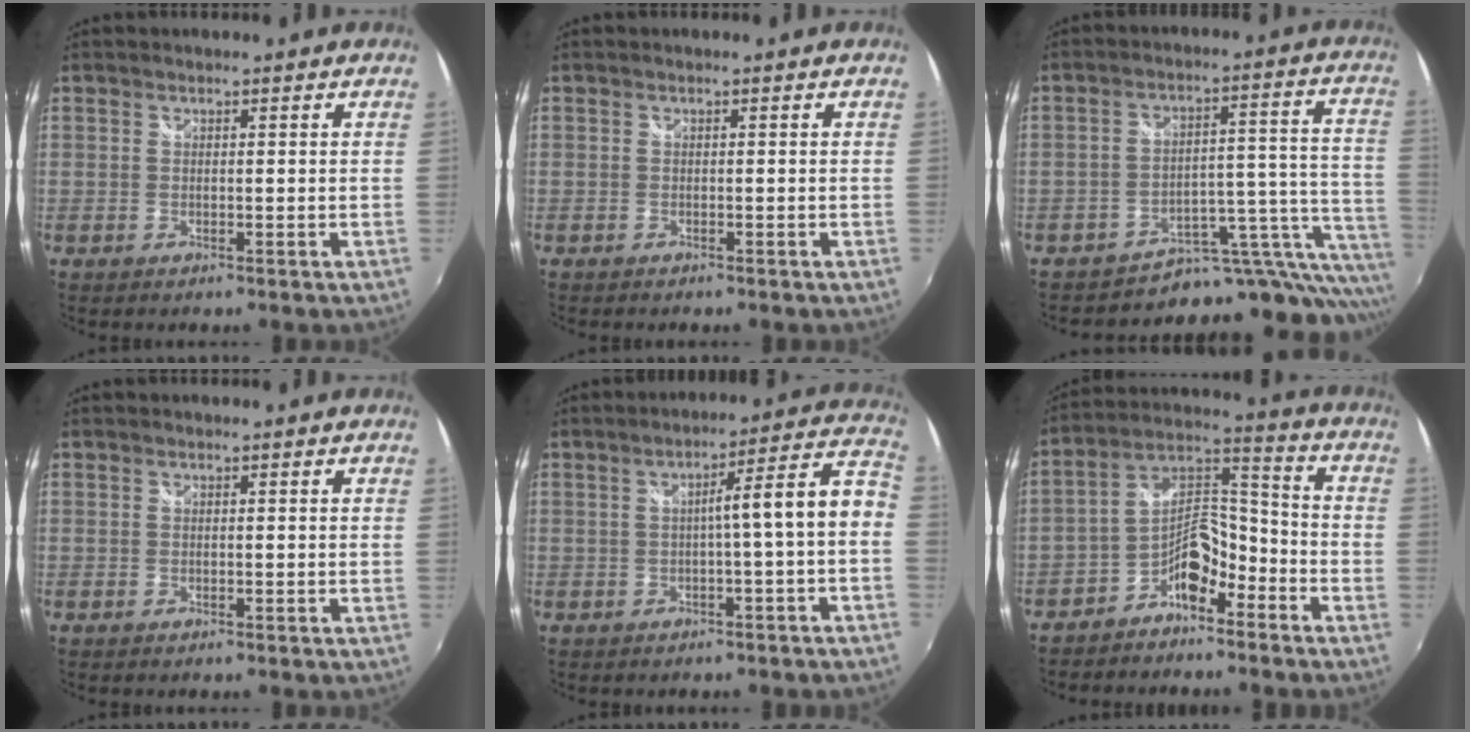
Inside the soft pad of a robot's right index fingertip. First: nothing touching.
{"total": 0.7, "force": [-0.7, 0.0, 0.2], "torque": [-0.007, -0.003, -0.012]}
{"total": 18.9, "force": [-15.9, 7.0, 7.4], "torque": [-0.072, 0.028, -0.218]}
{"total": 0.0}
{"total": 8.1, "force": [-1.6, -0.5, 8.0], "torque": [-0.097, 0.030, -0.011]}
{"total": 8.6, "force": [-5.8, 3.6, 5.2], "torque": [-0.104, 0.039, -0.103]}